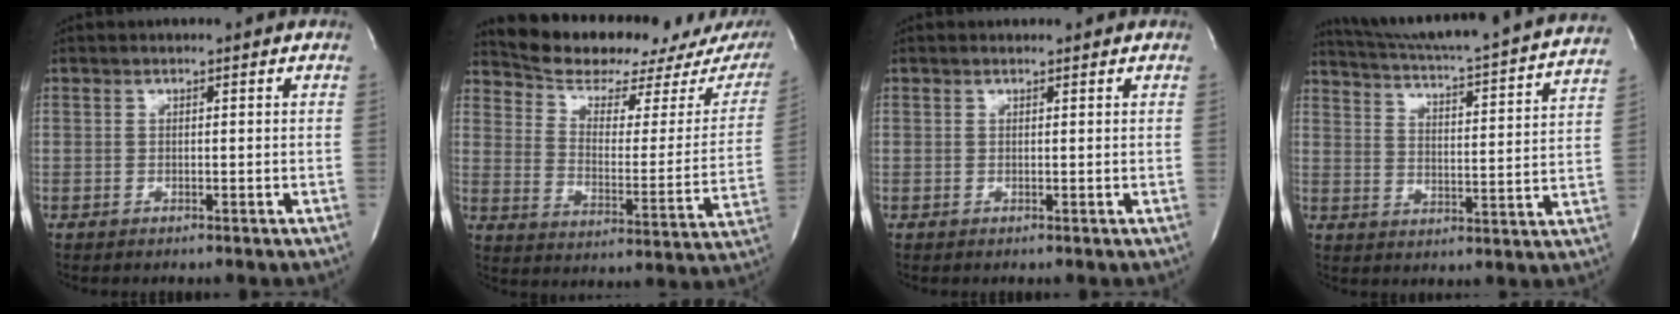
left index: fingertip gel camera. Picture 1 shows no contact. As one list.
[{"total": 19.0, "force": [17.5, 3.6, 6.5], "torque": [-0.091, -0.040, 0.235]}, {"total": 0.8, "force": [0.7, 0.3, 0.0], "torque": [-0.011, 0.005, 0.012]}, {"total": 25.1, "force": [23.3, 0.1, 9.4], "torque": [-0.156, -0.053, 0.300]}]